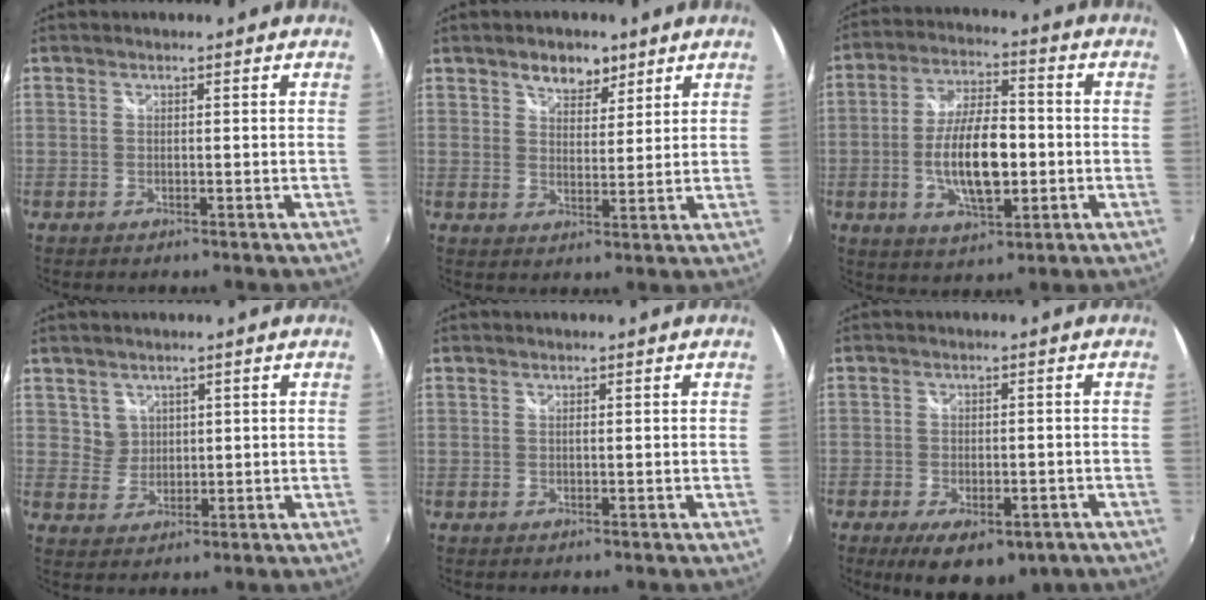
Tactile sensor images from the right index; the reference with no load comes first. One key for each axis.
{"total": 5.8, "fx": 3.9, "fy": 3.3, "fz": 2.7, "tx": -0.036, "ty": 0.005, "tz": 0.062}
{"total": 13.4, "fx": -2.3, "fy": 5.5, "fz": 12.0, "tx": -0.229, "ty": -0.003, "tz": -0.036}
{"total": 3.2, "fx": 1.8, "fy": 2.7, "fz": 0.0, "tx": 0.010, "ty": 0.005, "tz": 0.036}
{"total": 0.0}
{"total": 10.7, "fx": -6.5, "fy": 4.8, "fz": 6.9, "tx": -0.132, "ty": -0.027, "tz": -0.087}